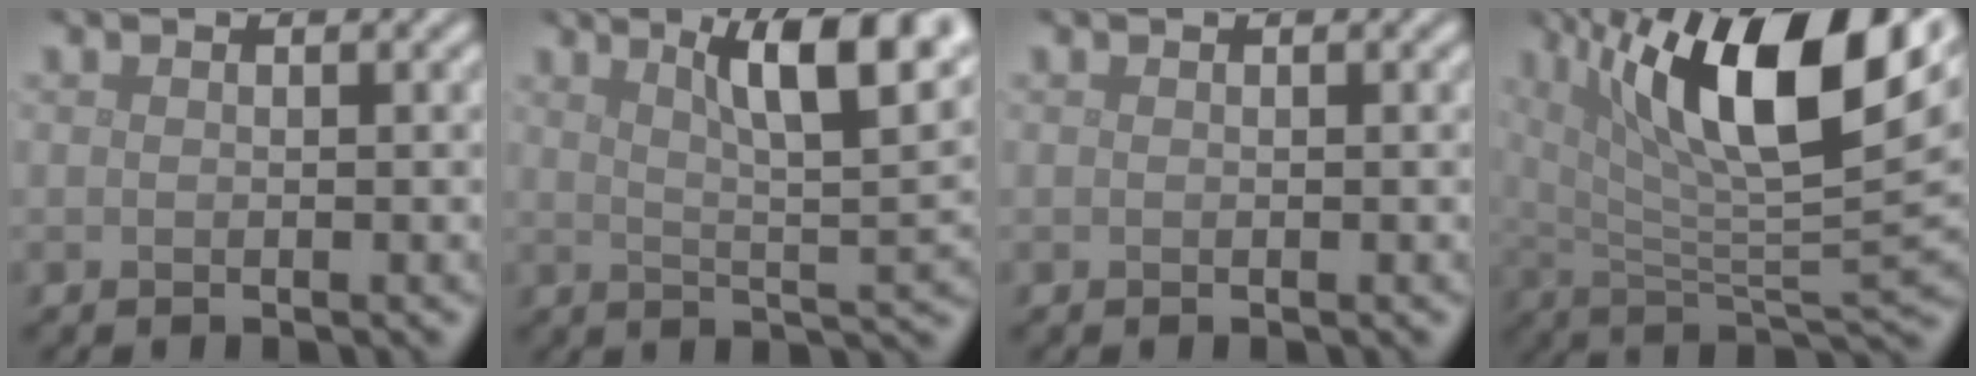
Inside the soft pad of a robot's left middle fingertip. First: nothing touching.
{"total": 10.2, "force": [4.7, 2.8, 8.6], "torque": [-0.098, 0.016, 0.065]}
{"total": 0.0}
{"total": 14.1, "force": [6.6, 4.2, 11.7], "torque": [-0.186, 0.003, 0.115]}